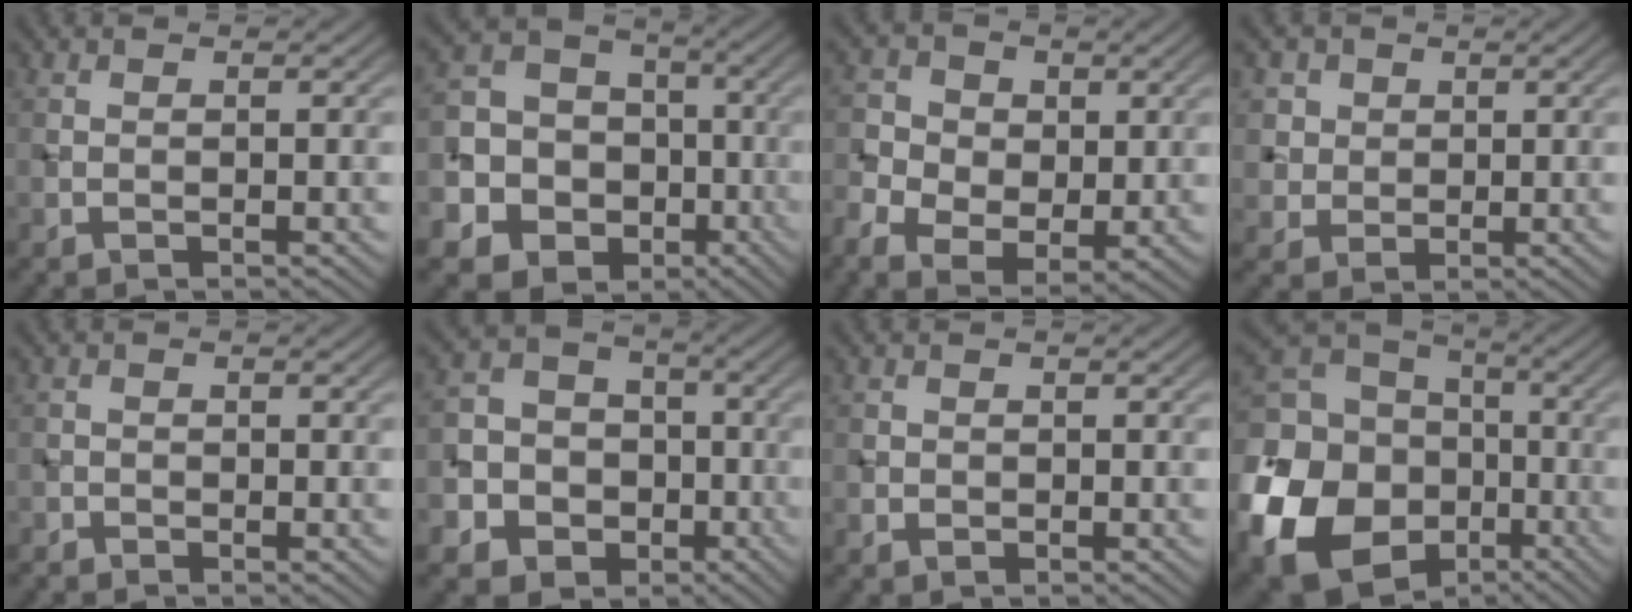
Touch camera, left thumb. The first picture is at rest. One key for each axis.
{"total": 17.3, "fx": -4.6, "fy": 15.7, "fz": 5.5, "tx": -0.203, "ty": -0.016, "tz": -0.092}
{"total": 7.1, "fx": -0.5, "fy": 5.7, "fz": 4.3, "tx": -0.111, "ty": -0.008, "tz": -0.004}
{"total": 5.1, "fx": 2.0, "fy": 4.5, "fz": 1.4, "tx": -0.067, "ty": -0.007, "tz": 0.042}
{"total": 1.2, "fx": -0.9, "fy": 0.9, "fz": 0.1, "tx": 0.000, "ty": -0.002, "tz": -0.018}
{"total": 10.4, "fx": -3.7, "fy": 9.0, "fz": 3.7, "tx": -0.105, "ty": -0.015, "tz": -0.097}
{"total": 0.9, "fx": -0.2, "fy": 0.9, "fz": 0.2, "tx": -0.004, "ty": -0.005, "tz": -0.004}
{"total": 23.5, "fx": -7.3, "fy": 19.4, "fz": 10.9, "tx": -0.293, "ty": -0.047, "tz": -0.145}